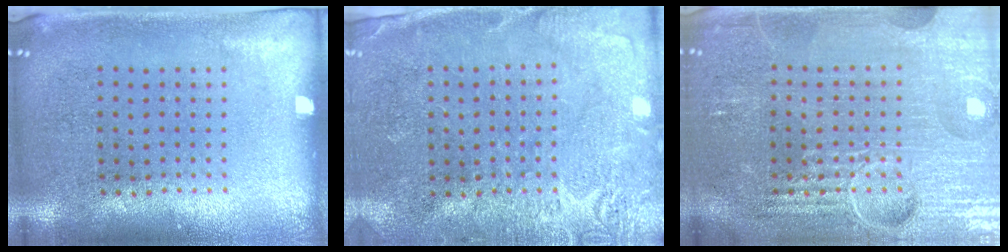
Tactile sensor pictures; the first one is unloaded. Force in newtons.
{"total": 2.7, "press": 2.7, "slide": 0.4}
{"total": 7.2, "press": 7.1, "slide": 0.9}